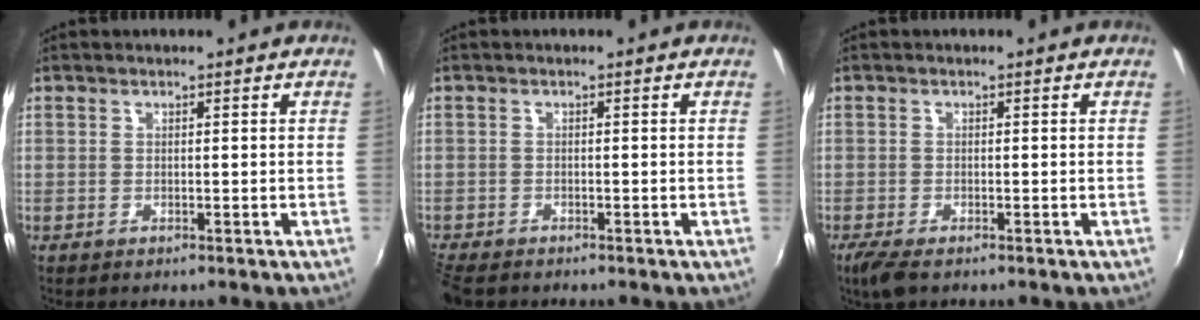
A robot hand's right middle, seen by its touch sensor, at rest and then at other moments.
{"total": 4.3, "force": [-3.7, 1.5, 1.6], "torque": [-0.048, -0.022, -0.072]}
{"total": 3.5, "force": [-2.4, 1.0, 2.3], "torque": [-0.053, -0.015, -0.045]}